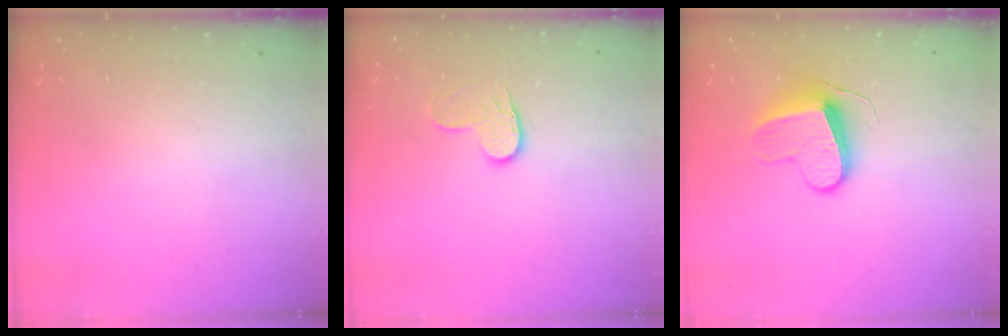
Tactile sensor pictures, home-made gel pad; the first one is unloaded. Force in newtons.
{"total": 6.4, "press": 6.4, "slide": 0.6}
{"total": 9.9, "press": 9.8, "slide": 0.8}